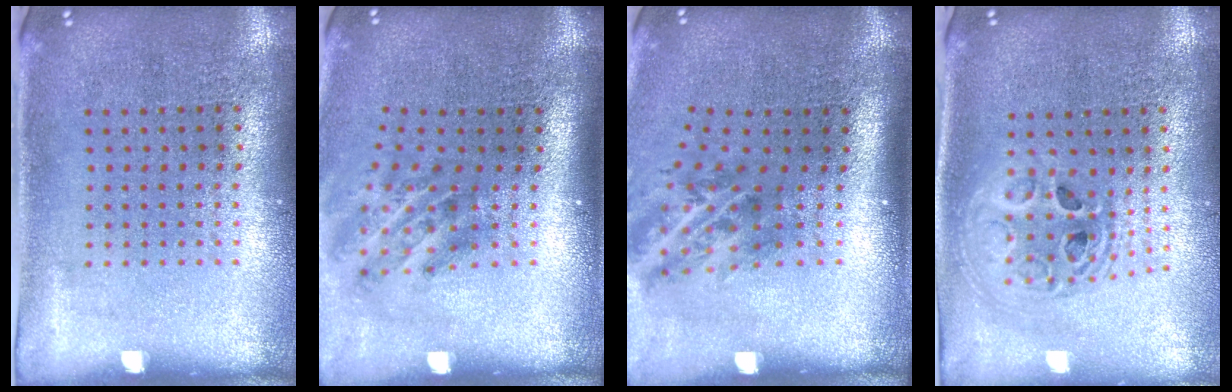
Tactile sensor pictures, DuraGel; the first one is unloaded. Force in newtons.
{"total": 1.9, "press": 1.2, "slide": 1.5}
{"total": 1.9, "press": 1.3, "slide": 1.5}
{"total": 1.9, "press": 1.6, "slide": 1.1}